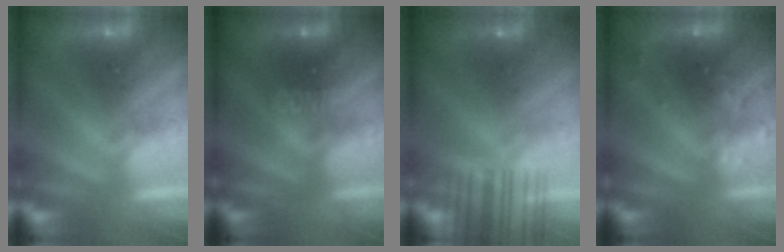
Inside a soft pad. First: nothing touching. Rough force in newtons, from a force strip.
{"total": 3.4}
{"total": 10.5}
{"total": 2.9}